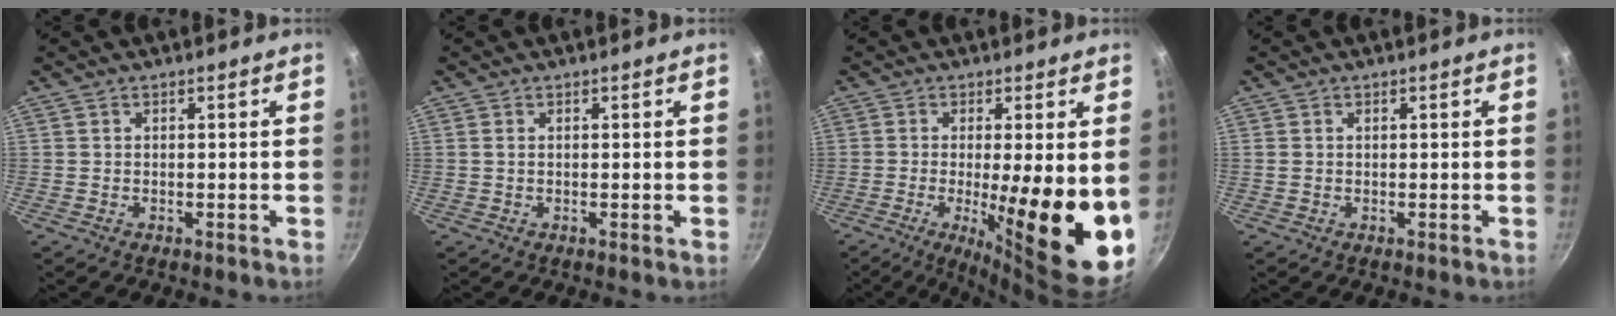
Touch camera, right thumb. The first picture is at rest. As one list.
[{"total": 0.5, "force": [0.1, 0.1, 0.5], "torque": [-0.009, -0.001, 0.000]}, {"total": 17.8, "force": [-2.2, 3.8, 17.3], "torque": [-0.238, -0.027, -0.024]}, {"total": 0.6, "force": [0.2, 0.5, 0.4], "torque": [-0.007, 0.002, 0.003]}]